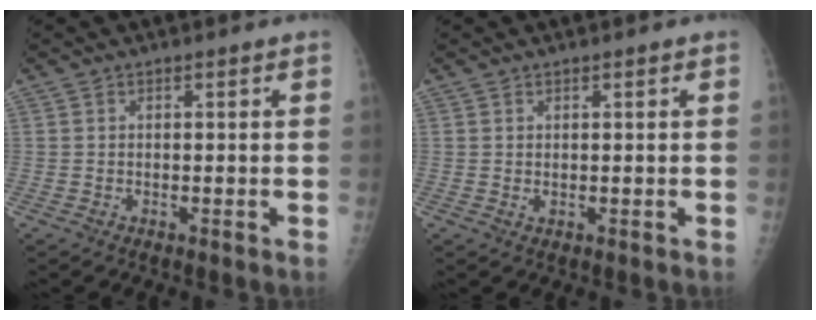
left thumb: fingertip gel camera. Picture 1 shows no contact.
{"total": 1.0, "force": [0.4, 0.4, 0.9], "torque": [-0.015, 0.000, 0.010]}